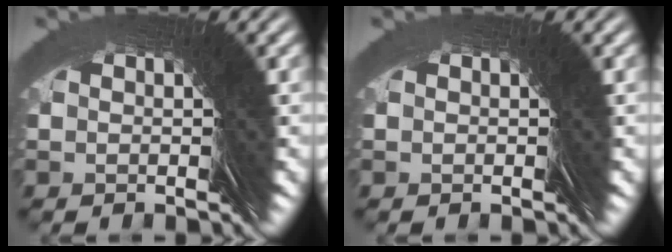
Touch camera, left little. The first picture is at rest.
{"total": 0.0}